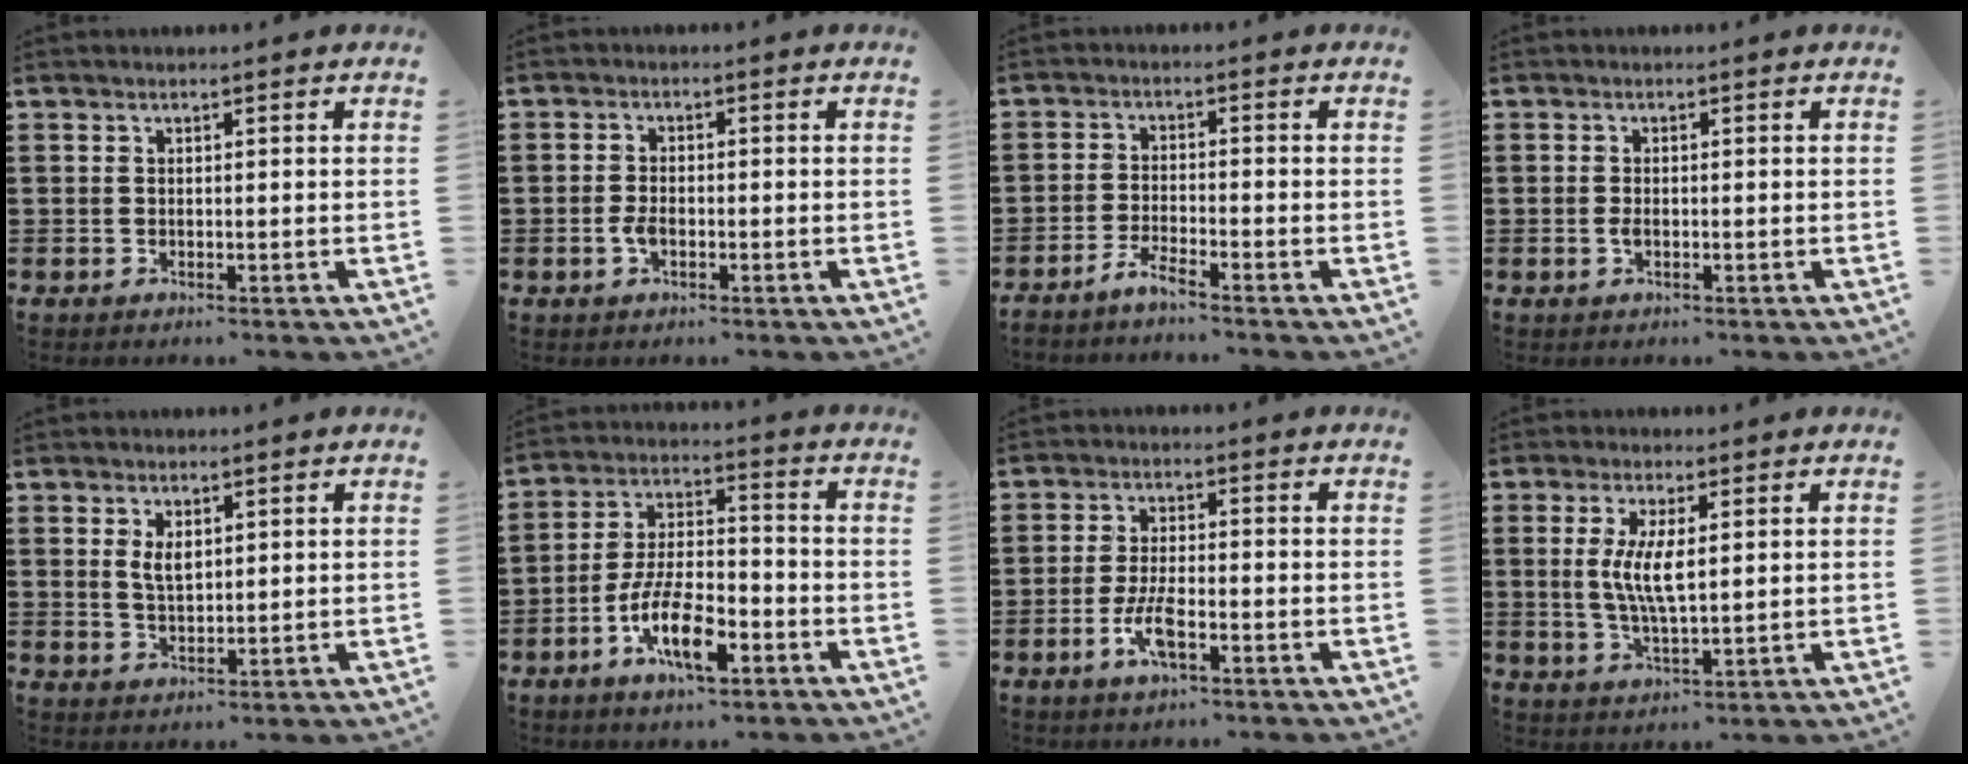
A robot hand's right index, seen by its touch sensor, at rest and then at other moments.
{"total": 2.4, "force": [-0.8, 1.4, 1.8], "torque": [-0.042, -0.002, -0.017]}
{"total": 2.7, "force": [-2.5, -0.3, 1.0], "torque": [-0.033, -0.002, -0.052]}
{"total": 1.1, "force": [-0.4, 0.7, 0.8], "torque": [-0.018, -0.002, -0.006]}
{"total": 3.0, "force": [1.2, 1.5, 2.3], "torque": [-0.041, 0.001, 0.020]}
{"total": 10.6, "force": [-5.0, 4.1, 8.4], "torque": [-0.180, 0.002, -0.093]}
{"total": 5.5, "force": [-2.3, 1.7, 4.7], "torque": [-0.104, -0.005, -0.047]}
{"total": 5.9, "force": [0.8, 1.8, 5.5], "torque": [-0.116, 0.002, 0.011]}